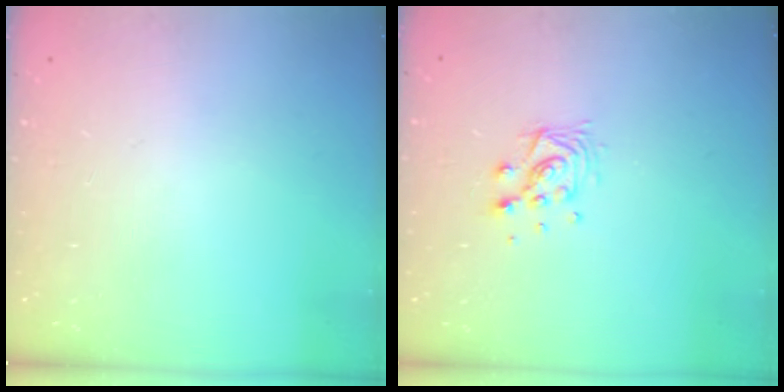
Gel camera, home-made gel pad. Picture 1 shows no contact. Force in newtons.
{"total": 9.8, "press": 9.8, "slide": 0.6}